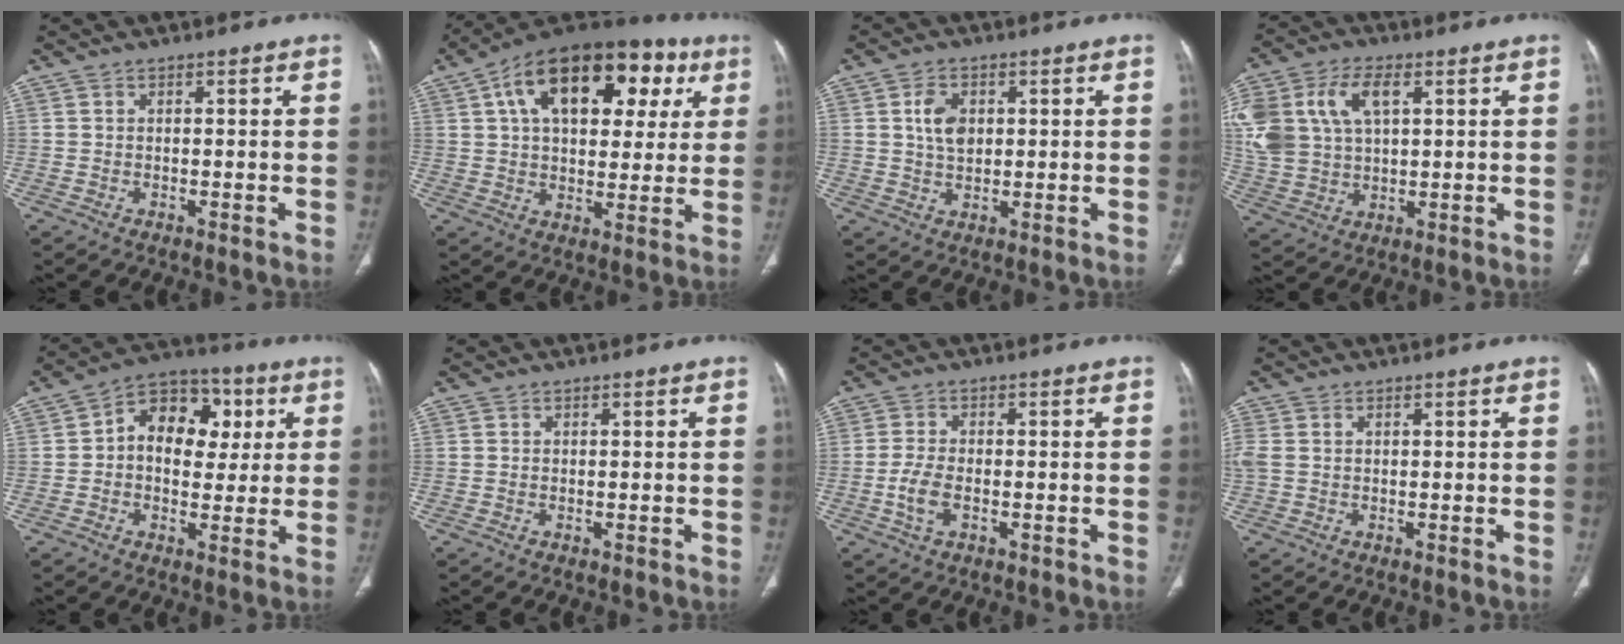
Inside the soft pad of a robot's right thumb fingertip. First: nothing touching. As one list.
[{"total": 24.2, "force": [8.8, 13.8, 17.8], "torque": [-0.236, 0.024, 0.128]}, {"total": 5.4, "force": [1.2, 3.7, 3.8], "torque": [-0.060, -0.006, 0.022]}, {"total": 19.2, "force": [5.7, 12.3, 13.6], "torque": [-0.320, 0.019, 0.111]}, {"total": 13.0, "force": [2.4, 9.3, 8.7], "torque": [-0.082, 0.014, 0.027]}, {"total": 0.0}, {"total": 4.8, "force": [-1.3, 2.6, 3.9], "torque": [-0.084, 0.007, -0.025]}, {"total": 3.1, "force": [0.3, 2.2, 2.1], "torque": [-0.076, 0.015, 0.011]}]